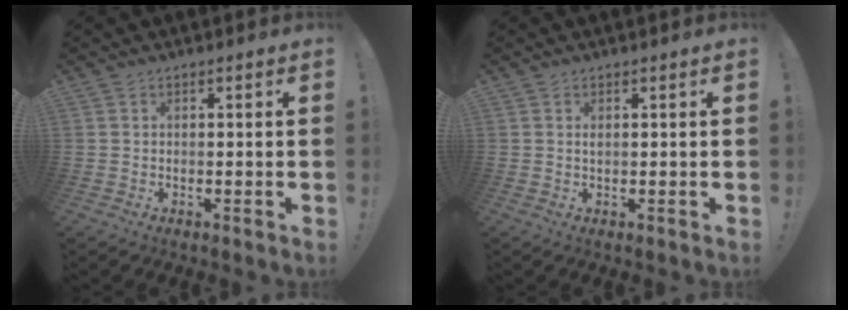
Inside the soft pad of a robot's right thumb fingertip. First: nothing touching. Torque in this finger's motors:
{"motor_torque": [0.08, -0.11, 0.14, 0.06, 0.12]}